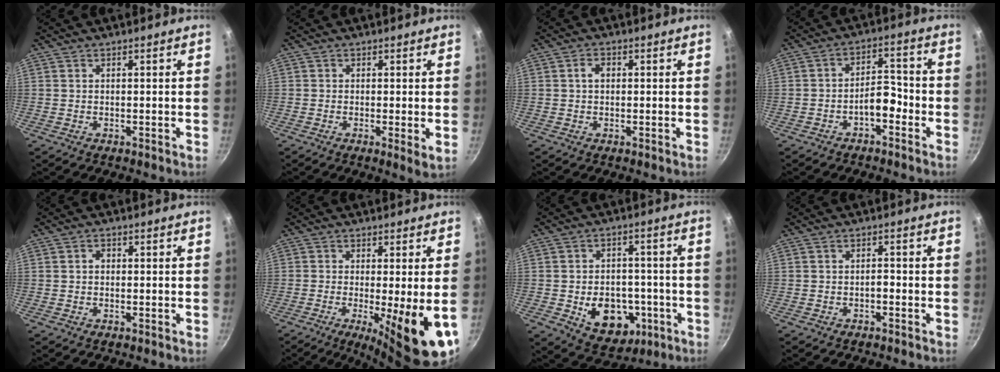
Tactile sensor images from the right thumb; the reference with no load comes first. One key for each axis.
{"total": 2.6, "fx": 0.0, "fy": 0.6, "fz": 2.6, "tx": -0.039, "ty": -0.013, "tz": -0.004}
{"total": 2.3, "fx": 0.3, "fy": 1.7, "fz": 1.6, "tx": -0.018, "ty": 0.004, "tz": 0.003}
{"total": 5.4, "fx": -2.7, "fy": 2.6, "fz": 3.9, "tx": -0.043, "ty": 0.038, "tz": -0.045}
{"total": 1.5, "fx": 0.1, "fy": 1.3, "fz": 0.9, "tx": -0.011, "ty": 0.004, "tz": -0.002}
{"total": 13.0, "fx": -3.0, "fy": 2.3, "fz": 12.5, "tx": -0.176, "ty": -0.012, "tz": -0.037}
{"total": 13.5, "fx": -3.6, "fy": 9.9, "fz": 8.4, "tx": -0.083, "ty": 0.014, "tz": -0.035}
{"total": 1.3, "fx": -0.7, "fy": 0.6, "fz": 1.0, "tx": -0.010, "ty": 0.011, "tz": -0.012}